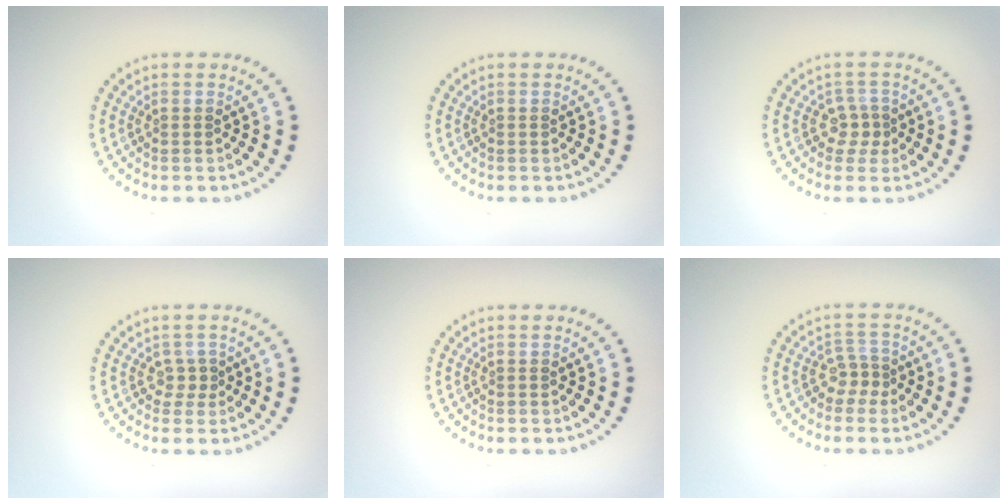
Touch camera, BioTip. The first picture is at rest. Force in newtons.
{"total": 0.0}
{"total": 1.9, "press": 1.5, "slide": 1.2}
{"total": 1.3, "press": 0.9, "slide": 0.9}
{"total": 0.0}
{"total": 2.0, "press": 1.4, "slide": 1.4}